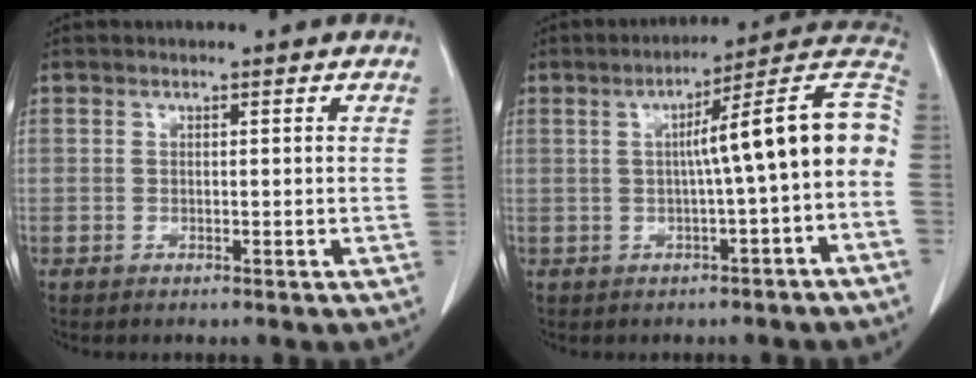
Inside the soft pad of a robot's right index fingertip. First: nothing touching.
{"total": 11.5, "force": [-1.0, 0.0, 11.5], "torque": [-0.153, 0.038, -0.020]}